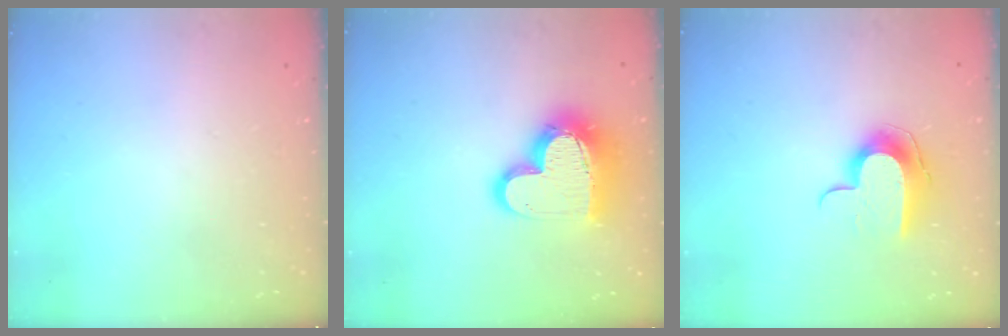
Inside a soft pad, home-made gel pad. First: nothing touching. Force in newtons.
{"total": 17.4, "press": 17.4, "slide": 1.3}
{"total": 9.9, "press": 9.8, "slide": 0.5}